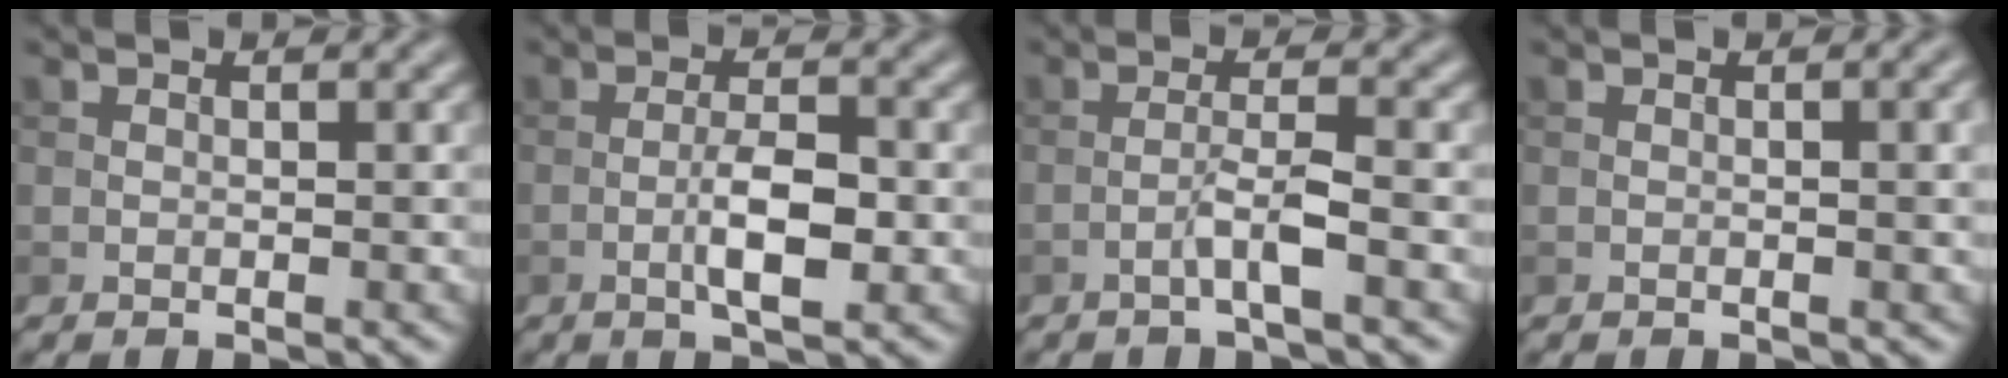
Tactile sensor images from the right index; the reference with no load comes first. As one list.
[{"total": 4.0, "force": [-1.1, 1.1, 3.7], "torque": [-0.069, 0.002, -0.022]}, {"total": 2.5, "force": [-1.3, 0.0, 2.2], "torque": [-0.042, 0.010, -0.028]}, {"total": 2.3, "force": [0.1, 0.7, 2.2], "torque": [-0.024, 0.003, -0.001]}]